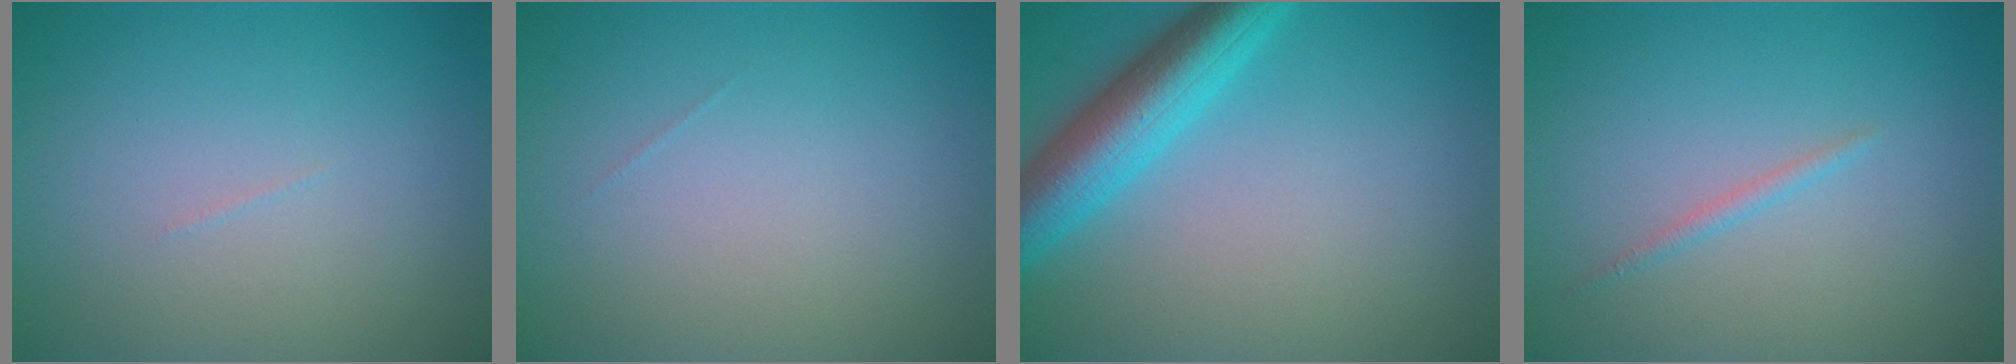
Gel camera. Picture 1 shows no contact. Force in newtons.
{"total": 0.0}
{"total": 6.0, "press": 6.0, "slide": 0.3}
{"total": 0.8, "press": 0.8, "slide": 0.0}